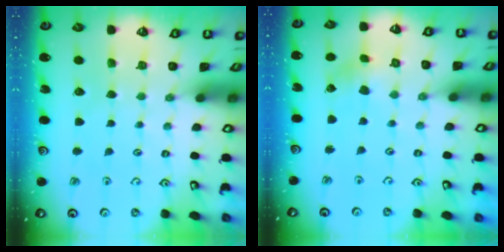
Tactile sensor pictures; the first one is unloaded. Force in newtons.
{"total": 2.3, "press": 2.3, "slide": 0.3}